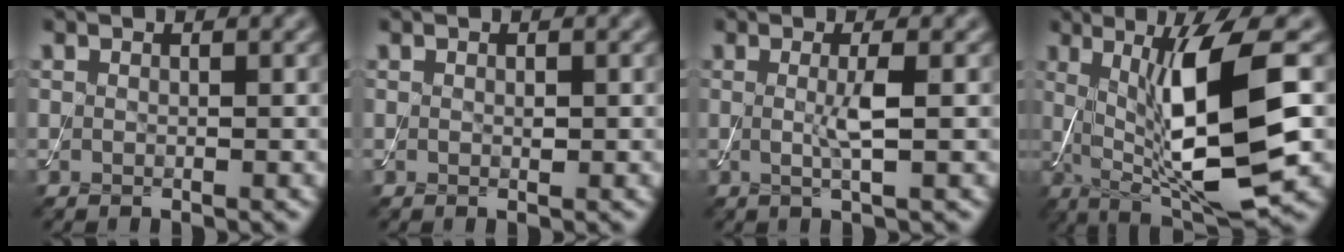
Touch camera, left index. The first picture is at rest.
{"total": 0.5, "force": [0.0, 0.3, 0.4], "torque": [-0.007, -0.001, 0.001]}
{"total": 2.2, "force": [0.0, 0.3, 2.2], "torque": [-0.047, -0.003, -0.002]}
{"total": 10.8, "force": [0.6, 2.5, 10.5], "torque": [-0.173, -0.004, 0.020]}